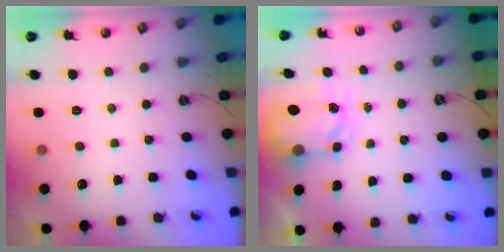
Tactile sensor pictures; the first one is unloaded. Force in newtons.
{"total": 3.9, "press": 3.8, "slide": 0.6}